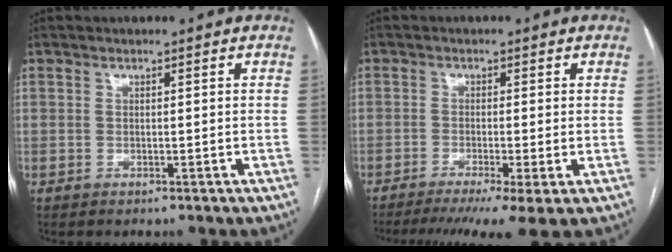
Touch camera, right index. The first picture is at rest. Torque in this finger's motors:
{"motor_torque": [1.17, -0.95, 0.31, 0.07]}